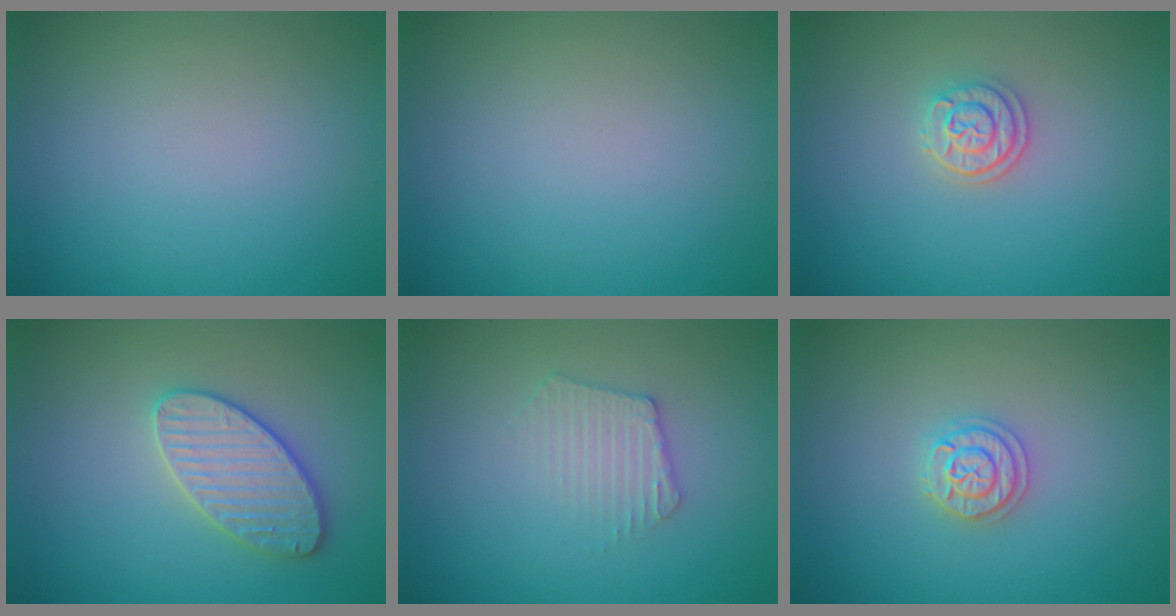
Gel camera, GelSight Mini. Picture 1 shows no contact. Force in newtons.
{"total": 0.0}
{"total": 2.2, "press": 2.1, "slide": 0.9}
{"total": 3.6, "press": 3.5, "slide": 0.6}
{"total": 2.4, "press": 2.4, "slide": 0.3}
{"total": 2.0, "press": 2.0, "slide": 0.3}